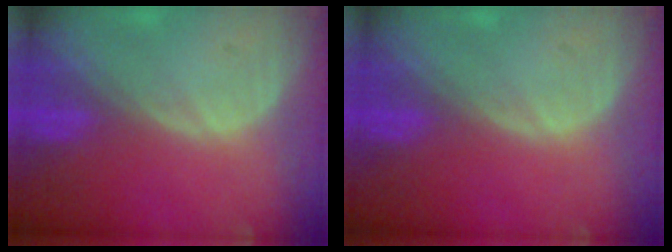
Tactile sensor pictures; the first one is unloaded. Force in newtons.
{"total": 0.0}